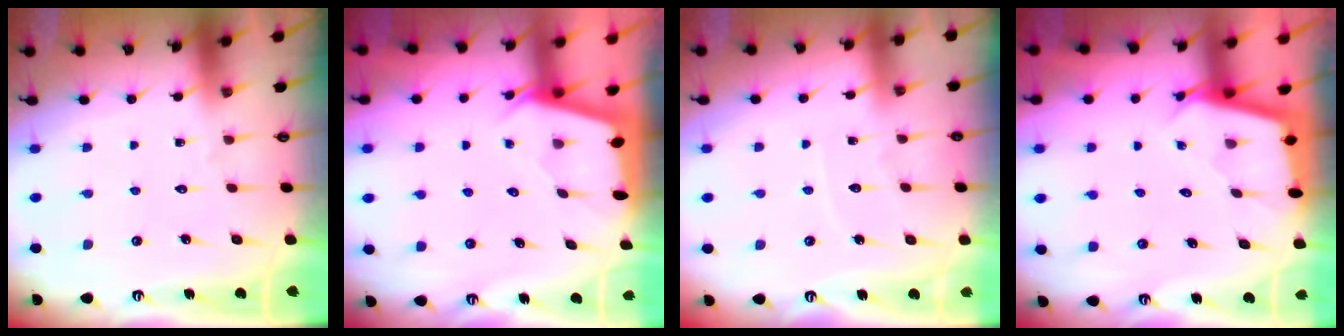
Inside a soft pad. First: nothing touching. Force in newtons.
{"total": 2.0, "press": 2.0, "slide": 0.3}
{"total": 3.2, "press": 3.2, "slide": 0.4}
{"total": 2.4, "press": 2.4, "slide": 0.2}